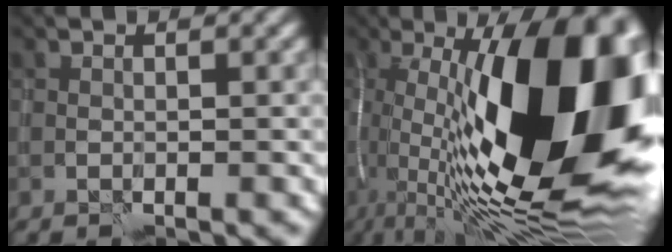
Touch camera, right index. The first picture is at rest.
{"total": 21.1, "force": [1.6, 8.2, 19.4], "torque": [-0.307, 0.028, 0.015]}